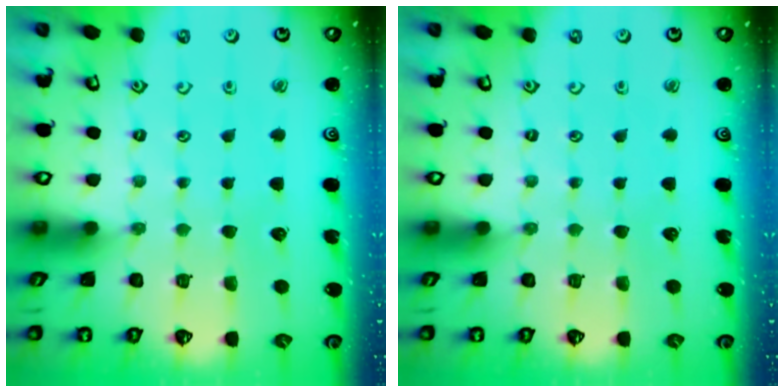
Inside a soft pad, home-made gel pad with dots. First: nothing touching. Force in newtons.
{"total": 0.0}